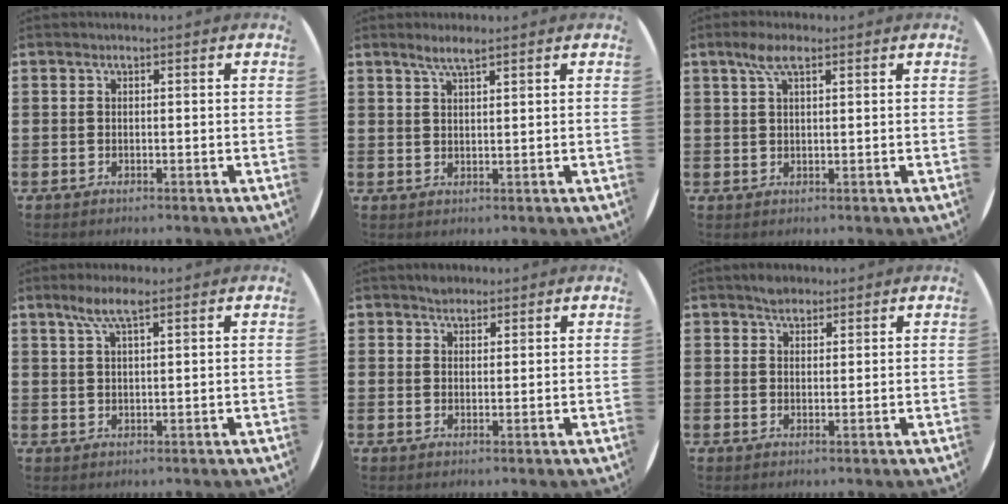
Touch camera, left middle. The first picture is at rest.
{"total": 2.6, "force": [2.1, 0.3, 1.5], "torque": [-0.033, 0.003, 0.038]}
{"total": 3.9, "force": [2.2, 1.1, 3.0], "torque": [-0.064, 0.008, 0.037]}
{"total": 4.2, "force": [2.7, 0.9, 3.1], "torque": [-0.067, 0.006, 0.046]}
{"total": 2.0, "force": [1.8, 1.0, 0.0], "torque": [0.005, 0.001, 0.033]}
{"total": 2.1, "force": [1.9, 0.8, 0.2], "torque": [0.001, 0.000, 0.035]}